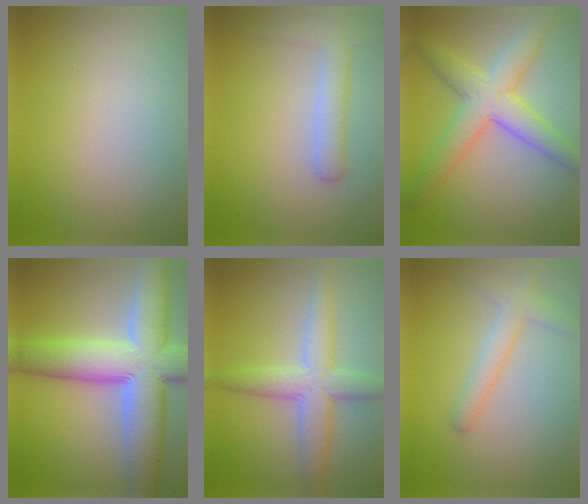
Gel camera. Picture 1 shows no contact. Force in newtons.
{"total": 2.8, "press": 2.8, "slide": 0.2}
{"total": 6.3, "press": 6.3, "slide": 0.1}
{"total": 11.8, "press": 11.8, "slide": 0.8}
{"total": 4.9, "press": 4.9, "slide": 0.1}
{"total": 2.5, "press": 2.5, "slide": 0.1}